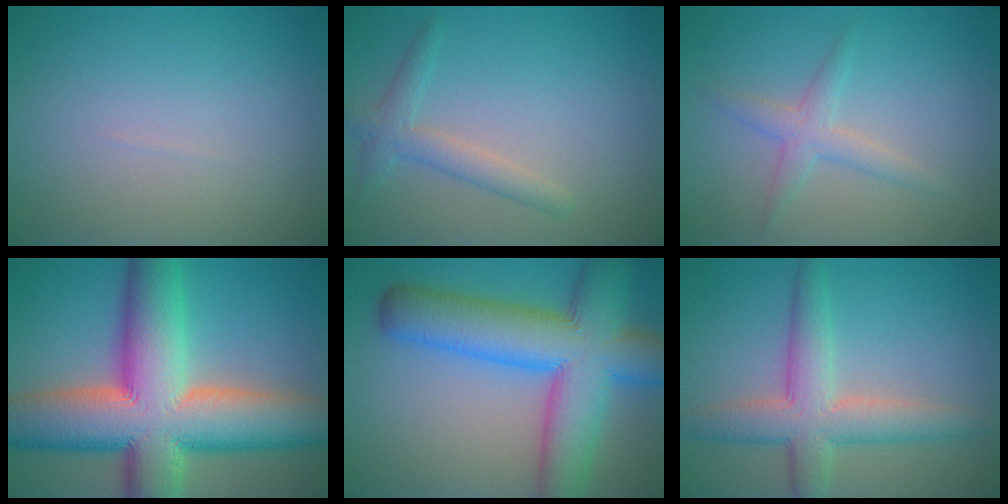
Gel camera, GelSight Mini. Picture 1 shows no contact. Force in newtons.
{"total": 2.3, "press": 2.3, "slide": 0.1}
{"total": 2.2, "press": 2.2, "slide": 0.1}
{"total": 16.5, "press": 16.5, "slide": 0.9}
{"total": 11.2, "press": 11.2, "slide": 0.4}
{"total": 5.5, "press": 5.5, "slide": 0.1}